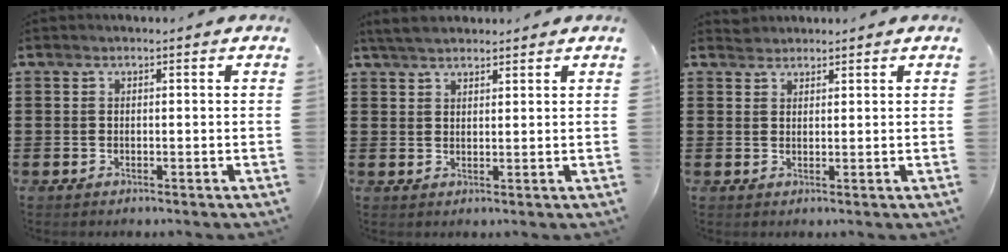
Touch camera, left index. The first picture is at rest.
{"total": 3.5, "force": [3.1, 1.0, 1.3], "torque": [-0.034, 0.001, 0.060]}
{"total": 1.5, "force": [1.4, 0.5, -0.2], "torque": [-0.001, 0.002, 0.029]}